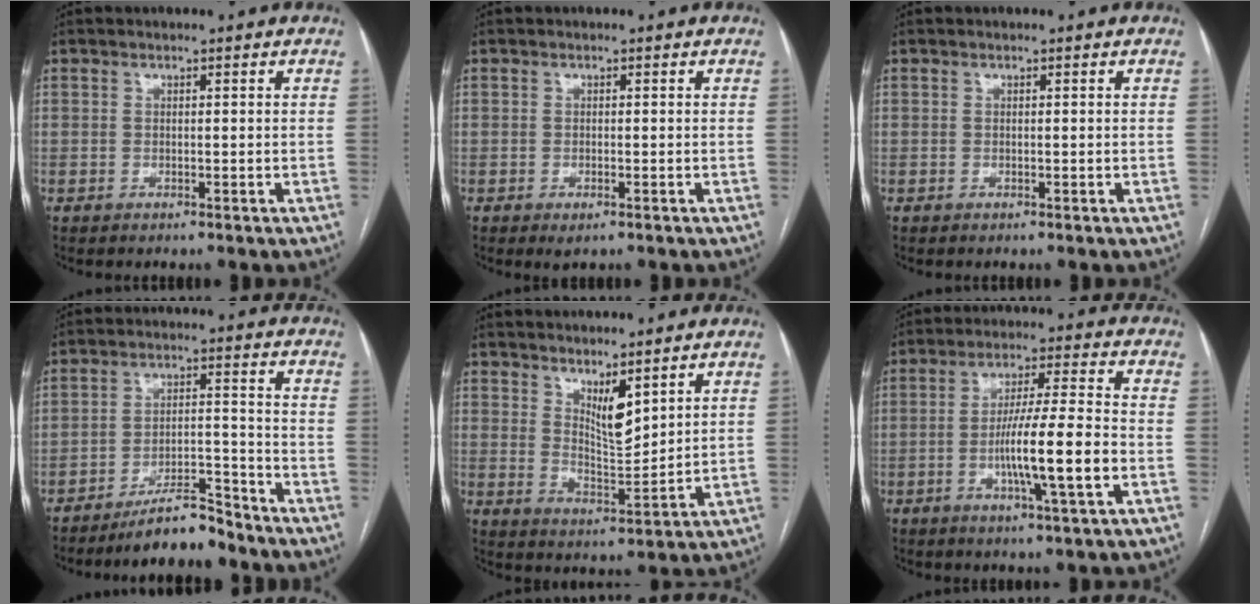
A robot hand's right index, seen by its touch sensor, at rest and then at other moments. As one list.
[{"total": 1.6, "force": [-0.8, 0.5, 1.2], "torque": [-0.016, -0.002, -0.008]}, {"total": 0.0}, {"total": 7.8, "force": [-7.0, 1.4, 3.2], "torque": [-0.050, 0.010, -0.120]}, {"total": 5.5, "force": [3.6, 1.3, 3.9], "torque": [-0.077, -0.017, 0.076]}, {"total": 11.1, "force": [-2.9, -0.1, 10.8], "torque": [-0.194, -0.002, -0.053]}]